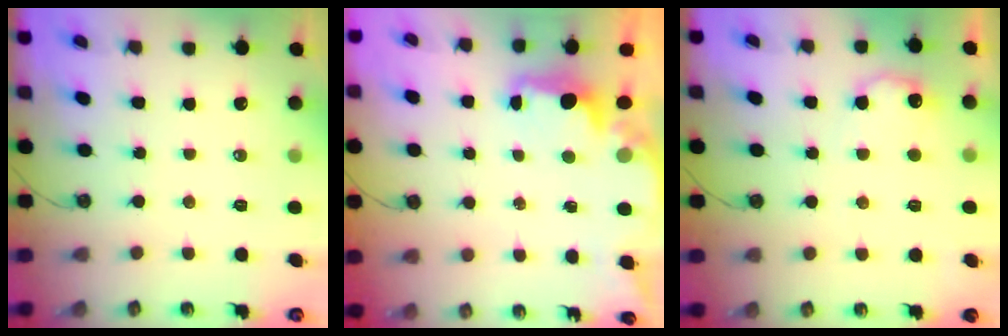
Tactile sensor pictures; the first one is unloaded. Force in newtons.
{"total": 2.1, "press": 1.9, "slide": 0.8}
{"total": 9.3, "press": 9.3, "slide": 0.7}